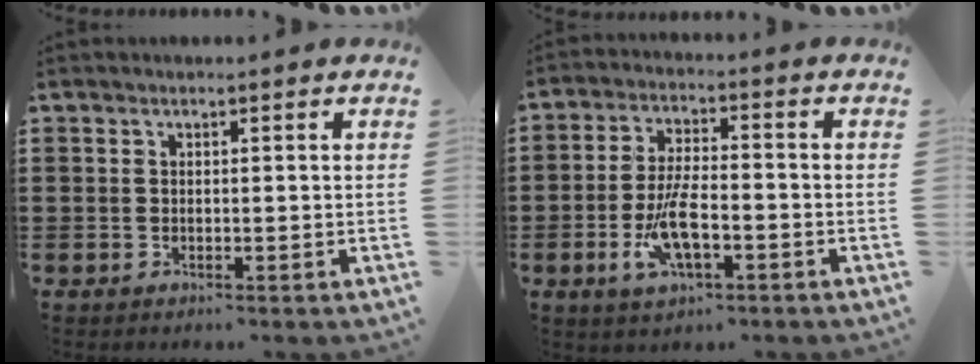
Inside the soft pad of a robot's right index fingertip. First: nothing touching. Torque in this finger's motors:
{"motor_torque": [2.14, 0.00, 0.36, 0.07]}